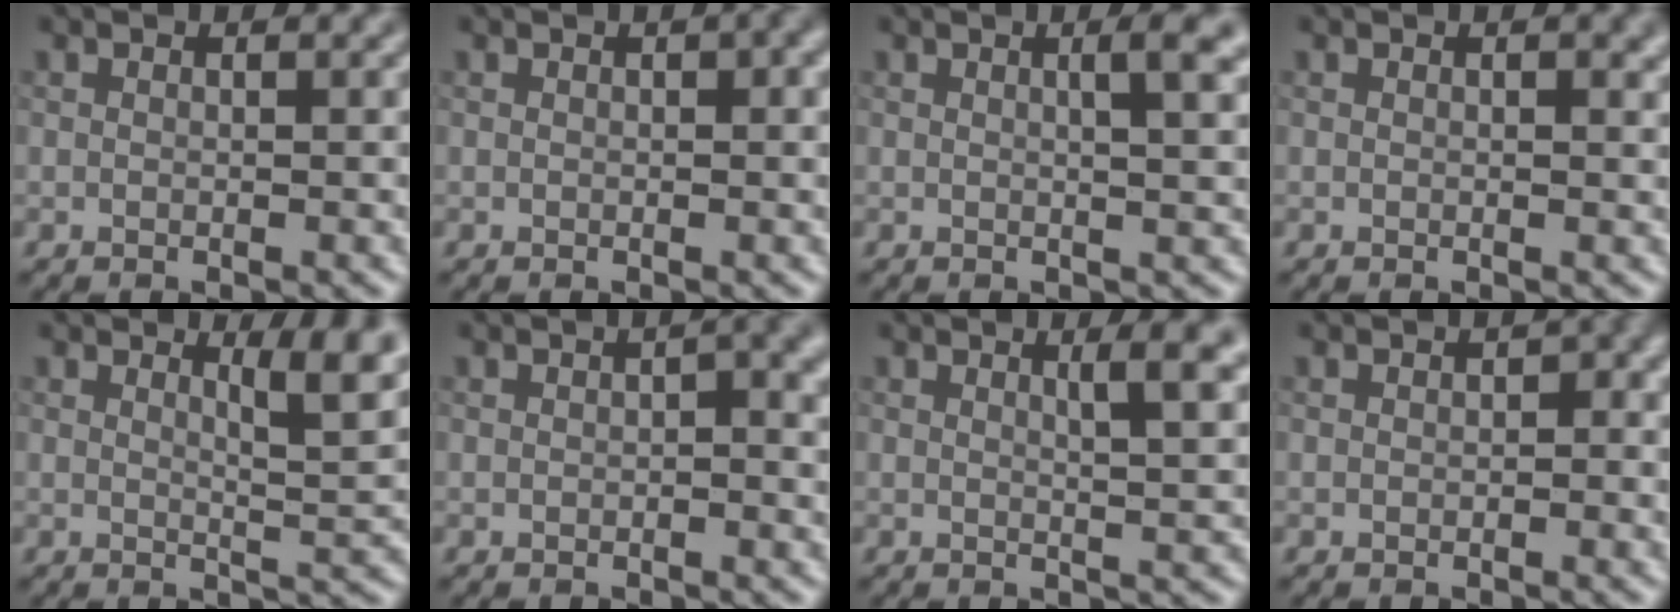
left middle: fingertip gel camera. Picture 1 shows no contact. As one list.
[{"total": 1.4, "force": [0.3, 0.5, 1.3], "torque": [-0.016, 0.001, 0.004]}, {"total": 3.7, "force": [1.1, 1.1, 3.3], "torque": [-0.031, 0.009, 0.007]}, {"total": 0.9, "force": [0.3, 0.3, 0.8], "torque": [-0.010, -0.002, 0.005]}, {"total": 4.4, "force": [2.4, 1.1, 3.4], "torque": [-0.041, -0.004, 0.036]}, {"total": 2.3, "force": [0.3, 0.6, 2.2], "torque": [-0.028, 0.004, 0.002]}, {"total": 4.0, "force": [1.7, 1.2, 3.4], "torque": [-0.032, 0.003, 0.021]}, {"total": 1.2, "force": [0.0, 0.7, 1.0], "torque": [-0.011, 0.000, -0.001]}]